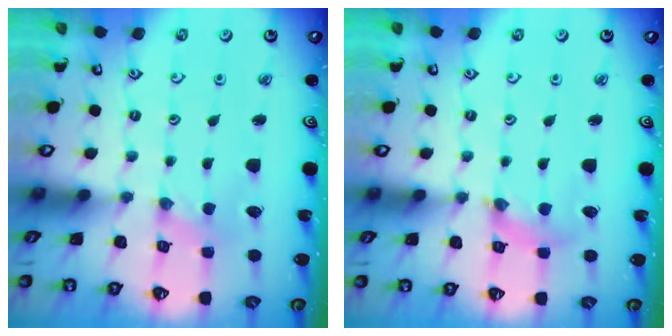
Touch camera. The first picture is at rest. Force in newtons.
{"total": 2.8, "press": 2.8, "slide": 0.4}